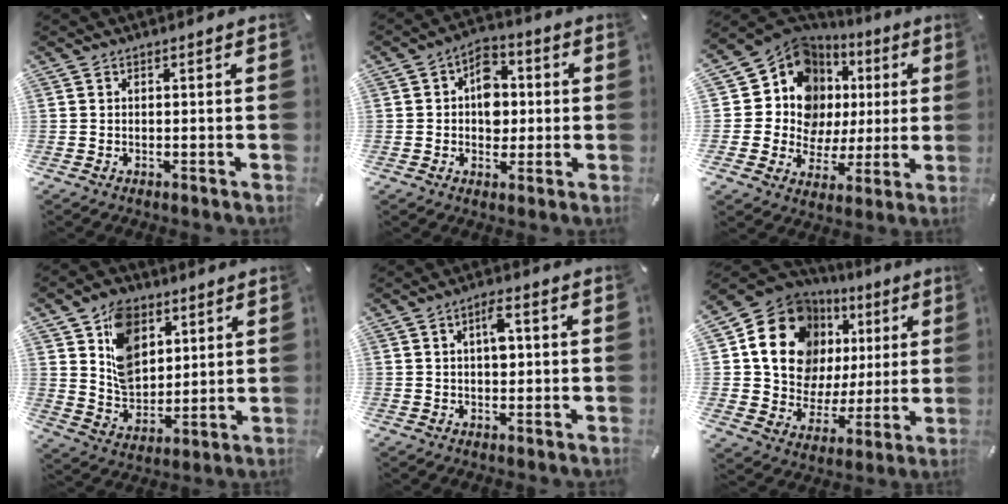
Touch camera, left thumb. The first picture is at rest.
{"total": 8.3, "force": [0.3, 6.7, 4.9], "torque": [-0.060, 0.007, 0.005]}
{"total": 12.9, "force": [5.2, 11.2, 3.7], "torque": [-0.060, -0.071, 0.106]}
{"total": 12.0, "force": [5.6, 9.1, 5.5], "torque": [-0.101, -0.014, 0.111]}
{"total": 4.9, "force": [1.0, 2.4, 4.1], "torque": [-0.060, 0.000, 0.010]}
{"total": 18.6, "force": [6.7, 14.9, 8.8], "torque": [-0.148, -0.040, 0.128]}